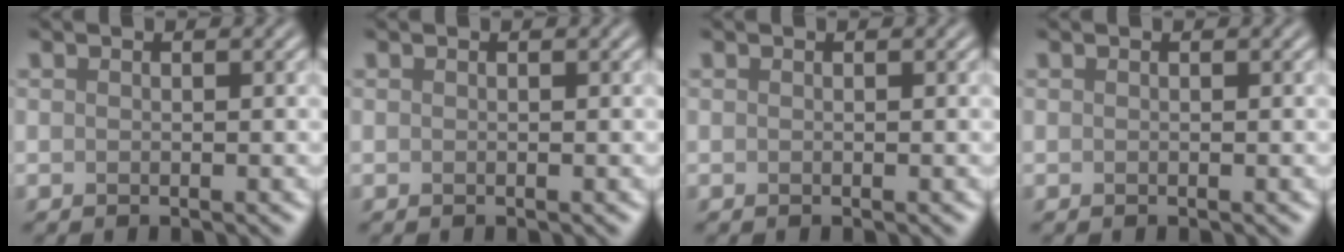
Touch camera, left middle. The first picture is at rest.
{"total": 0.0}
{"total": 0.0}
{"total": 0.0}